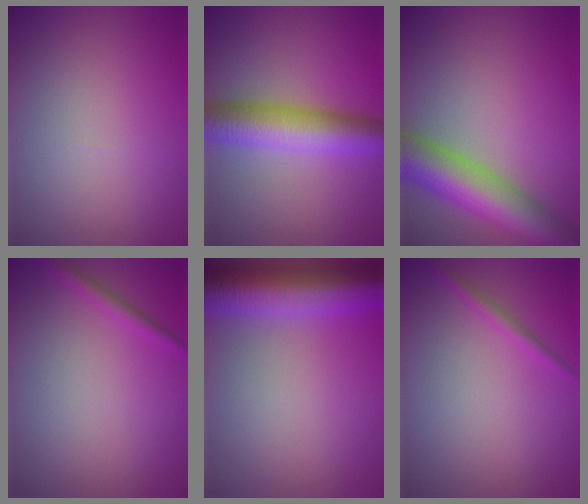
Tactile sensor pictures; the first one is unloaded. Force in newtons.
{"total": 7.2, "press": 7.2, "slide": 0.1}
{"total": 9.2, "press": 9.2, "slide": 0.5}
{"total": 1.2, "press": 1.2, "slide": 0.0}
{"total": 9.3, "press": 9.3, "slide": 0.3}
{"total": 1.1, "press": 1.1, "slide": 0.0}